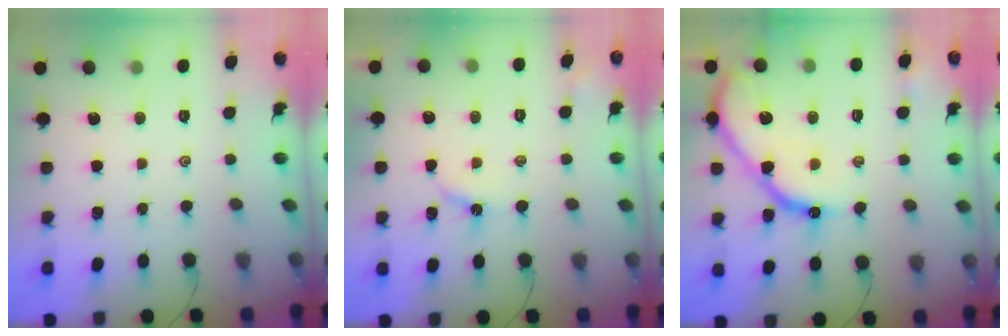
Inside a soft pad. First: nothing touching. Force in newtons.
{"total": 4.1, "press": 4.0, "slide": 0.4}
{"total": 14.5, "press": 14.5, "slide": 1.4}